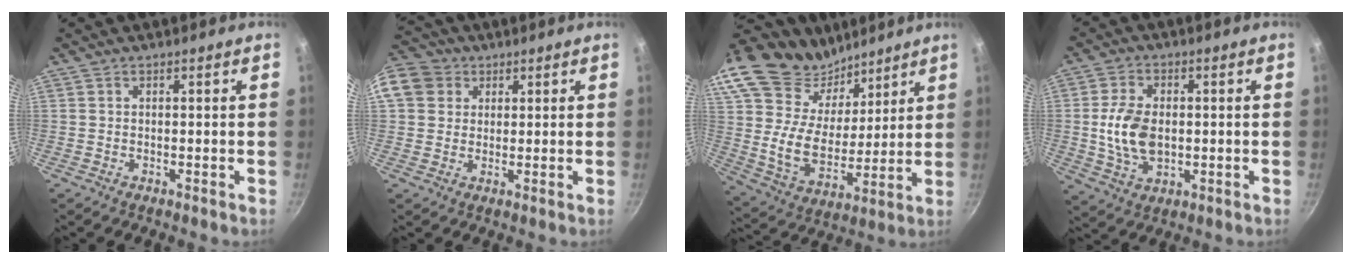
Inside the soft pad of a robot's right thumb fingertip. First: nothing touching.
{"total": 11.6, "force": [3.5, 10.0, 4.7], "torque": [-0.095, 0.024, 0.055]}
{"total": 29.3, "force": [20.4, 15.8, 13.8], "torque": [-0.248, -0.070, 0.370]}
{"total": 9.8, "force": [-0.1, 6.3, 7.4], "torque": [-0.134, 0.000, 0.000]}